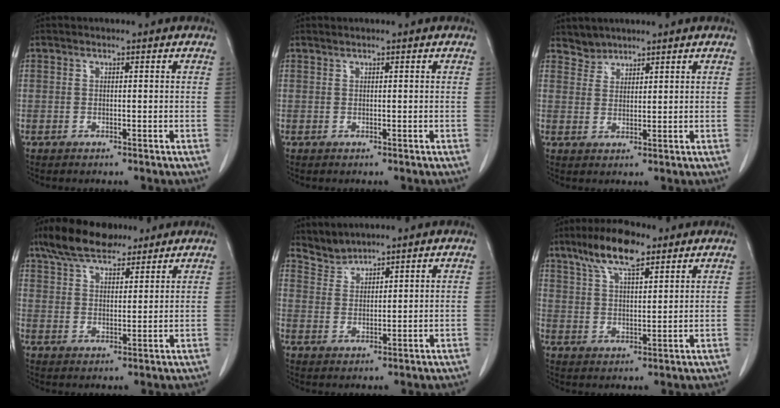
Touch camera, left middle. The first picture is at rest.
{"total": 0.0}
{"total": 2.4, "force": [2.2, 0.8, -0.6], "torque": [0.014, 0.005, 0.042]}
{"total": 11.1, "force": [8.7, 3.8, 5.8], "torque": [-0.102, 0.026, 0.154]}
{"total": 3.1, "force": [3.0, 0.1, -0.7], "torque": [0.011, 0.004, 0.069]}
{"total": 9.3, "force": [6.4, 2.4, 6.4], "torque": [-0.125, 0.013, 0.116]}